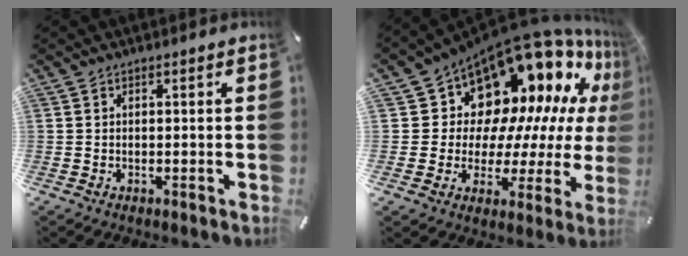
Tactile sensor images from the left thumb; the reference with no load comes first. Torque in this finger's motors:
{"motor_torque": [1.28, 1.19, 1.20, 0.67, 0.05]}